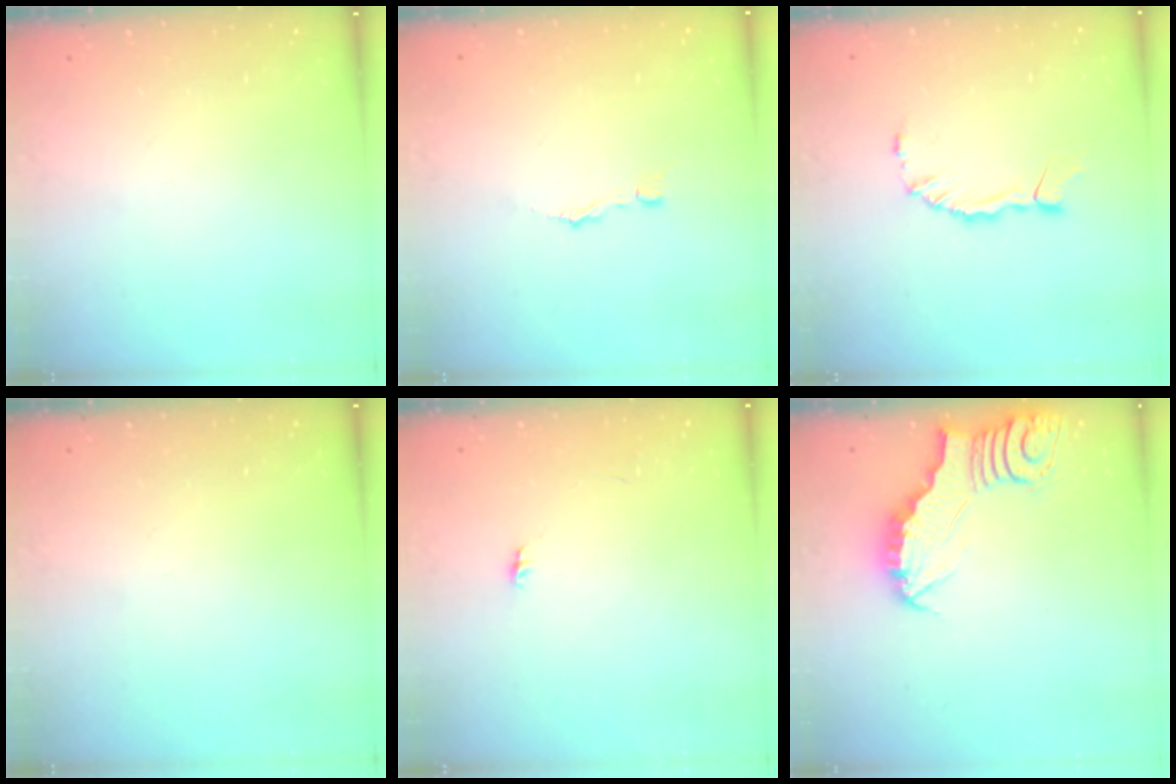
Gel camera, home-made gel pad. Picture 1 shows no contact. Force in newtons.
{"total": 2.7, "press": 2.7, "slide": 0.3}
{"total": 3.7, "press": 3.7, "slide": 0.2}
{"total": 0.0}
{"total": 3.3, "press": 3.3, "slide": 0.2}
{"total": 3.4, "press": 3.3, "slide": 0.5}